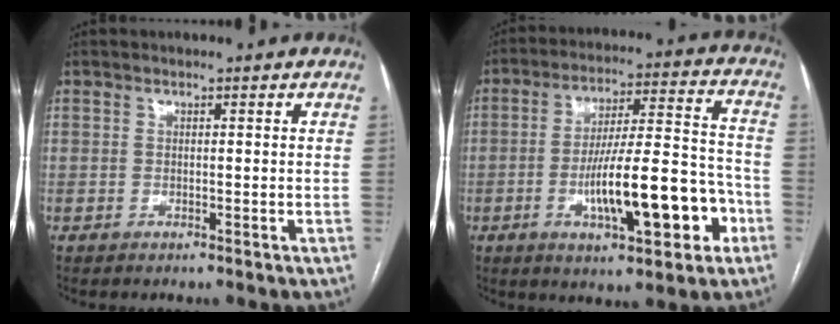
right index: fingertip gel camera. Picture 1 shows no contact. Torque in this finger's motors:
{"motor_torque": [1.20, -0.94, 0.54, 0.21]}